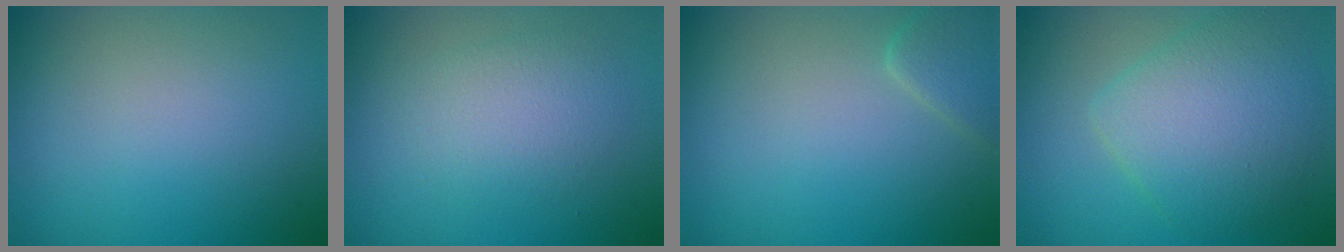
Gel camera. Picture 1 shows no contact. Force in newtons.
{"total": 2.9, "press": 2.9, "slide": 0.1}
{"total": 1.9, "press": 1.9, "slide": 0.1}
{"total": 5.9, "press": 5.9, "slide": 0.2}